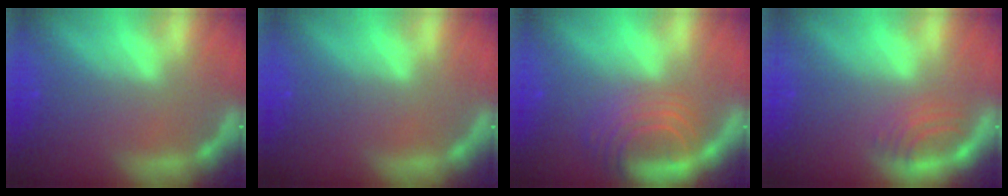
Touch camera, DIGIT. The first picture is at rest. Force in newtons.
{"total": 0.0}
{"total": 7.0}
{"total": 2.9}